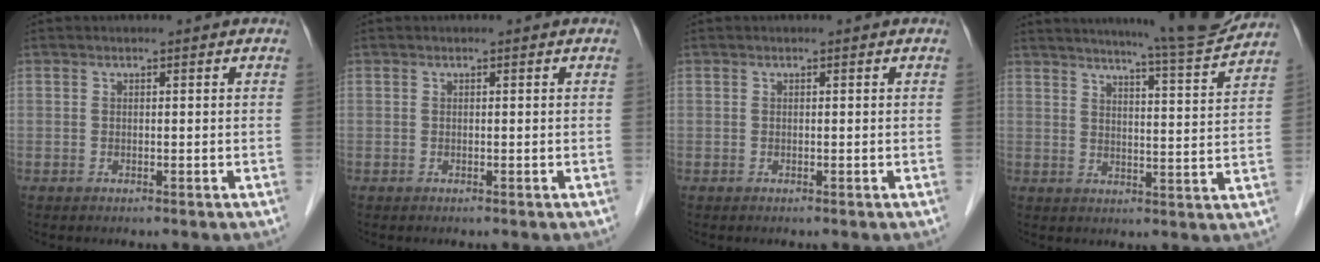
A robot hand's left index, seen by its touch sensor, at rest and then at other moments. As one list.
[{"total": 0.0}, {"total": 0.0}, {"total": 12.3, "force": [11.3, -1.0, 4.5], "torque": [-0.072, -0.022, 0.146]}]